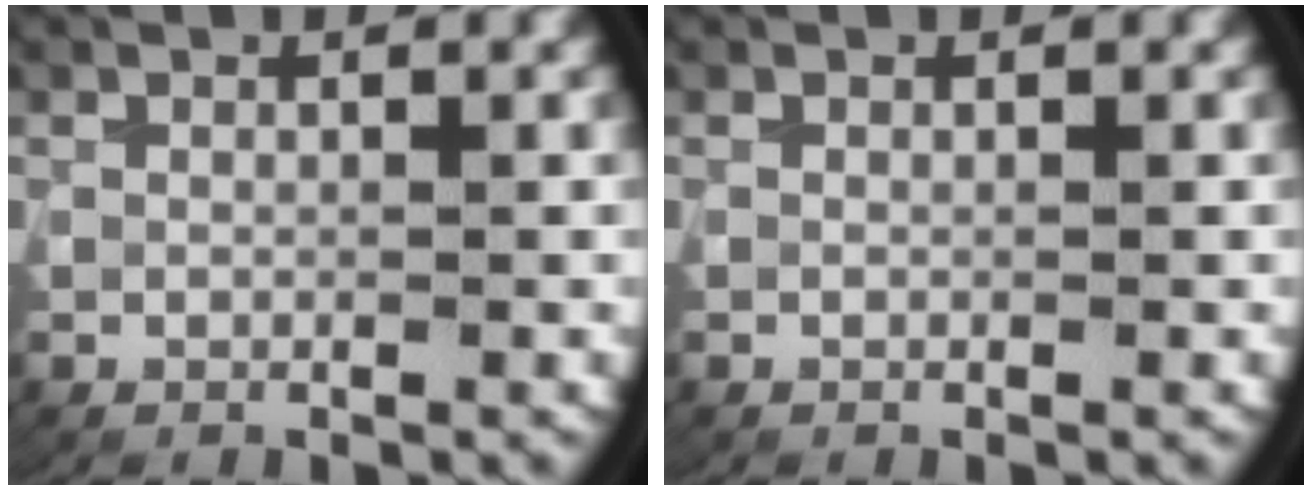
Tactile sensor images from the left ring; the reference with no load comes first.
{"total": 0.0}